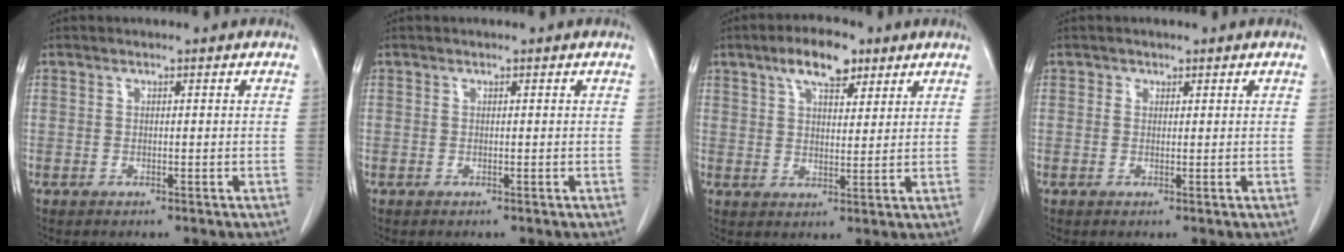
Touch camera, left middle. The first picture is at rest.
{"total": 0.0}
{"total": 7.4, "force": [4.7, 2.9, 5.0], "torque": [-0.087, 0.012, 0.079]}
{"total": 0.7, "force": [0.4, 0.6, 0.1], "torque": [0.007, 0.000, 0.004]}